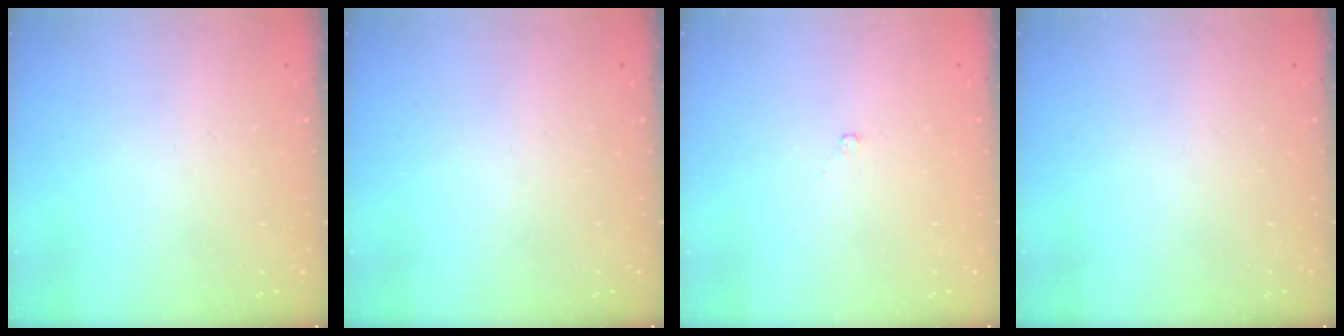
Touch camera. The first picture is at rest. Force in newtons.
{"total": 0.0}
{"total": 1.8, "press": 1.8, "slide": 0.3}
{"total": 0.0}